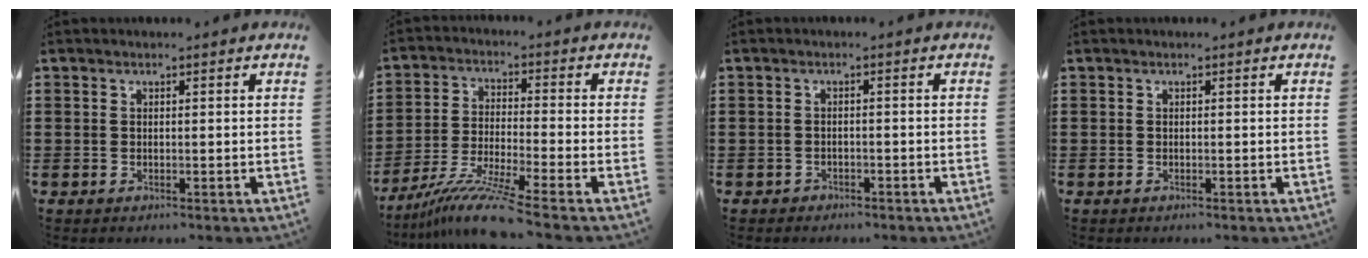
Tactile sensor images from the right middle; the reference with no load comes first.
{"total": 9.2, "force": [-7.5, 0.0, 5.2], "torque": [-0.101, -0.008, -0.148]}
{"total": 1.7, "force": [-1.6, 0.6, -0.1], "torque": [-0.005, 0.003, -0.036]}
{"total": 0.0}